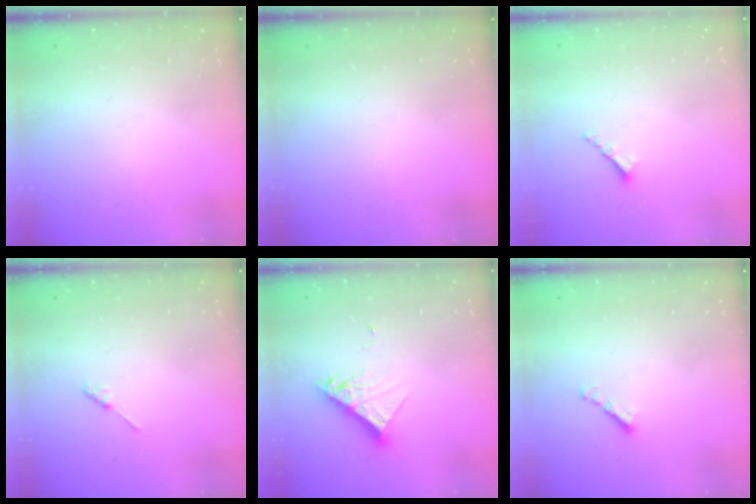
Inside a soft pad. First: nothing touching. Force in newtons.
{"total": 0.0}
{"total": 2.9, "press": 2.9, "slide": 0.5}
{"total": 1.2, "press": 1.1, "slide": 0.3}
{"total": 10.2, "press": 10.2, "slide": 0.3}
{"total": 2.4, "press": 2.4, "slide": 0.4}